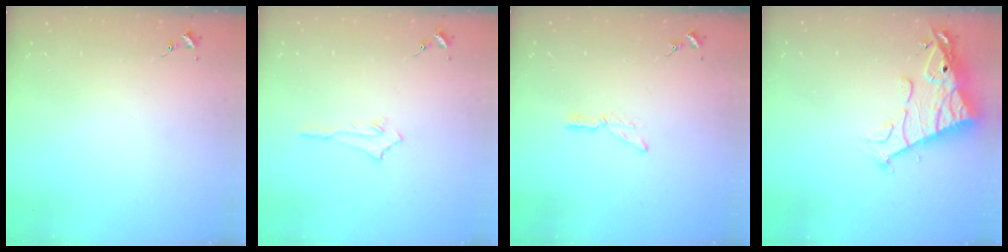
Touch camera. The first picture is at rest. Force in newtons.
{"total": 4.3, "press": 4.2, "slide": 0.5}
{"total": 6.9, "press": 6.9, "slide": 0.4}
{"total": 15.6, "press": 15.5, "slide": 1.5}